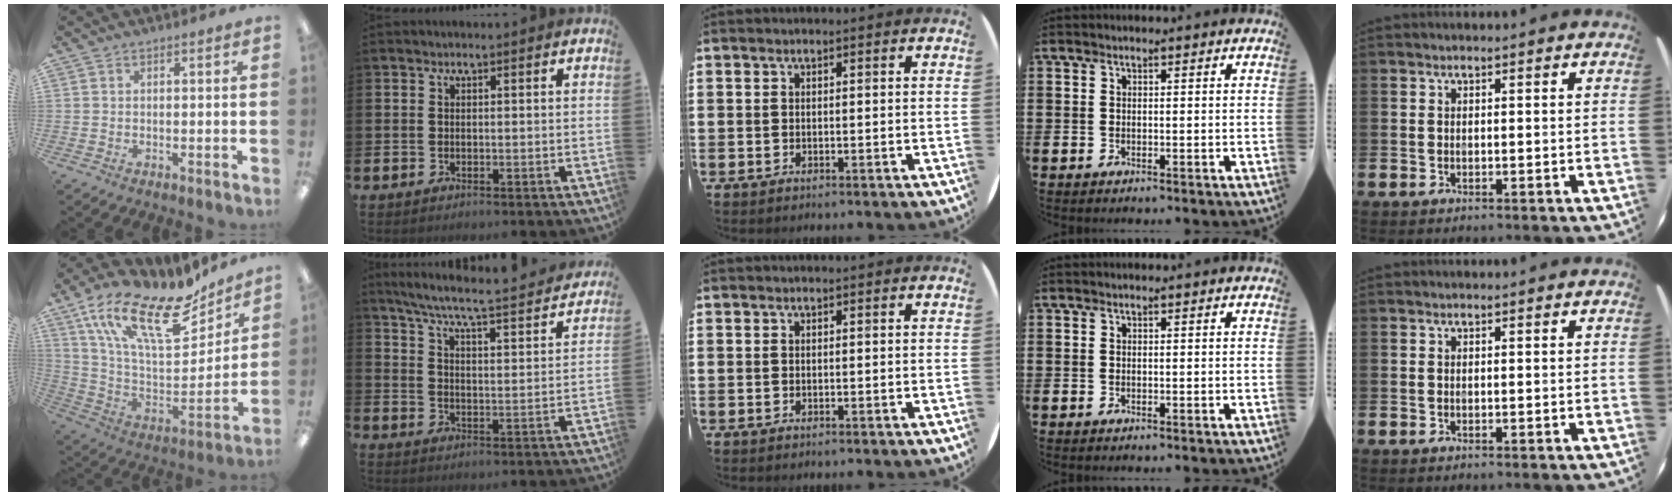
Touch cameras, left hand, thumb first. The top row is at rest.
{"thumb": {"total": 22.2, "force": [13.7, 8.7, 15.1], "torque": [-0.263, -0.082, 0.238]}, "index": {"total": 6.3, "force": [5.6, 0.3, 2.8], "torque": [-0.080, -0.047, 0.088]}}